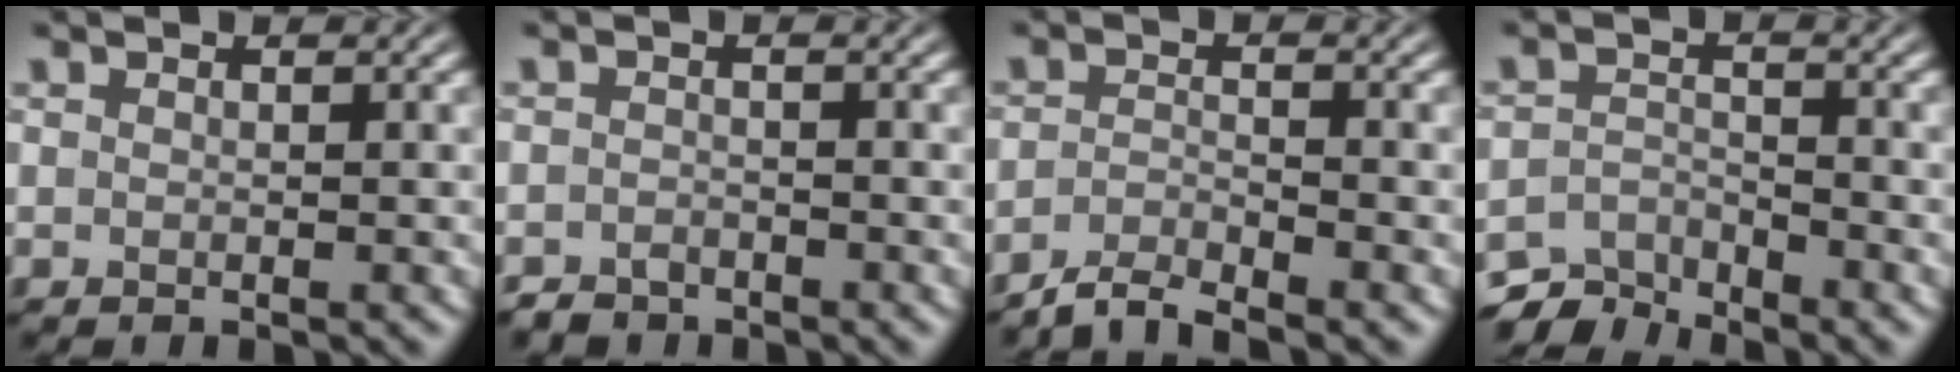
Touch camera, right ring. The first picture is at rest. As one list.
[{"total": 1.5, "force": [-1.3, 0.8, 0.1], "torque": [-0.002, 0.005, -0.028]}, {"total": 2.7, "force": [-2.5, 0.1, 0.9], "torque": [-0.017, 0.004, -0.058]}, {"total": 4.4, "force": [-4.2, 1.3, 0.8], "torque": [-0.007, -0.006, -0.080]}]